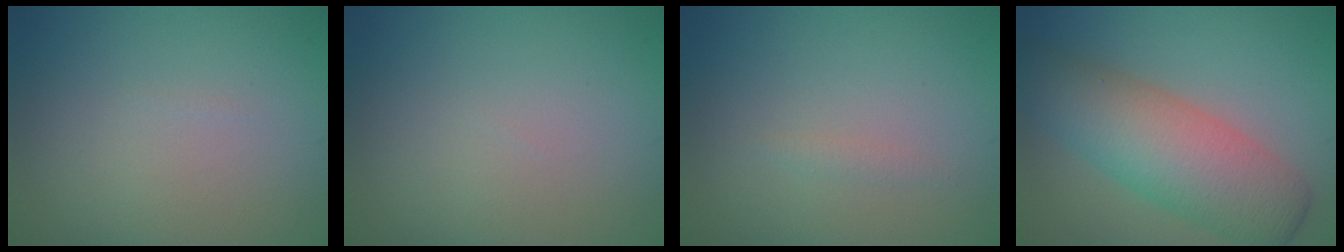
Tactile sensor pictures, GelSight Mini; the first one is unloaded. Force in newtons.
{"total": 0.0}
{"total": 0.5, "press": 0.5, "slide": 0.1}
{"total": 7.4, "press": 7.4, "slide": 0.3}